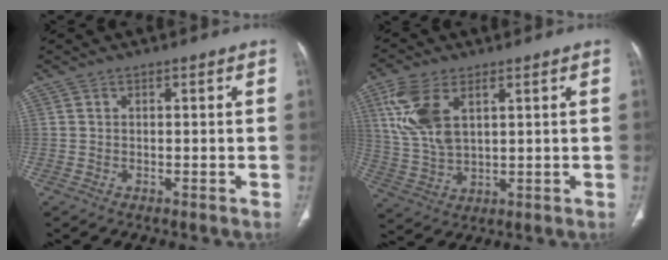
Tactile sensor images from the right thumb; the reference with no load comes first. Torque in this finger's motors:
{"motor_torque": [0.60, 2.98, 1.52, 0.64, 0.15]}